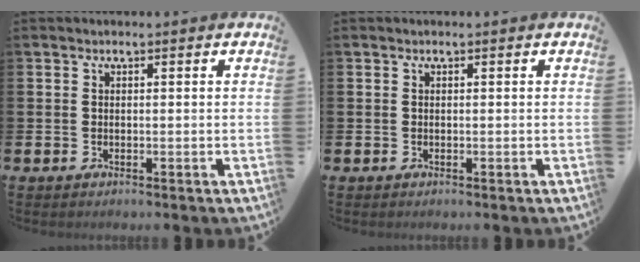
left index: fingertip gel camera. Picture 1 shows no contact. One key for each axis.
{"total": 0.0}